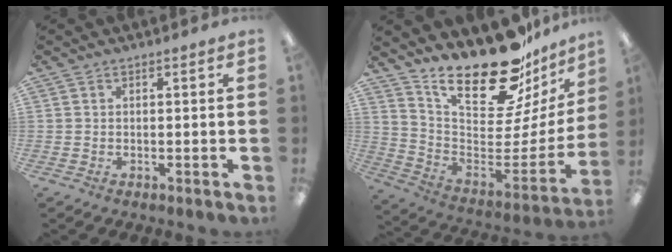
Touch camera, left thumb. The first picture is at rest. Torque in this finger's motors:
{"motor_torque": [0.52, 0.24, 1.03, -1.74, 0.10]}